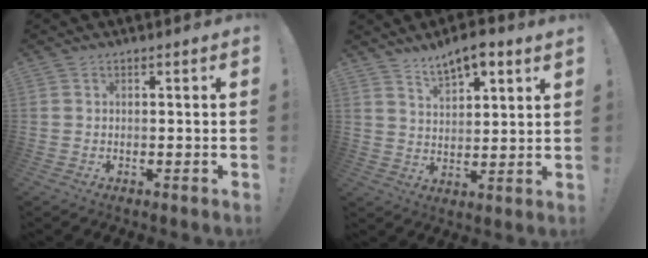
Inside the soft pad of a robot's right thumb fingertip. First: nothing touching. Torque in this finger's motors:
{"motor_torque": [0.00, 0.03, -0.32, 0.22, 0.07]}